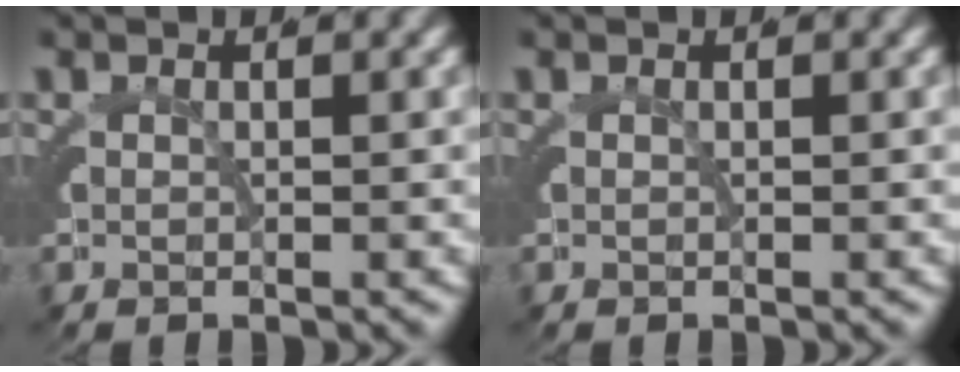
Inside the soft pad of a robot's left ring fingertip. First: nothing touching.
{"total": 0.0}